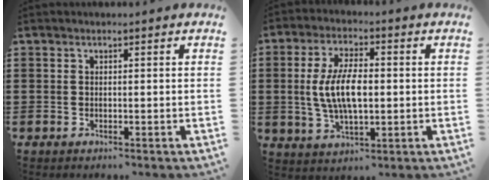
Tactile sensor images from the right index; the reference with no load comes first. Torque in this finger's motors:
{"motor_torque": [1.46, 0.68, 0.67, 0.21]}